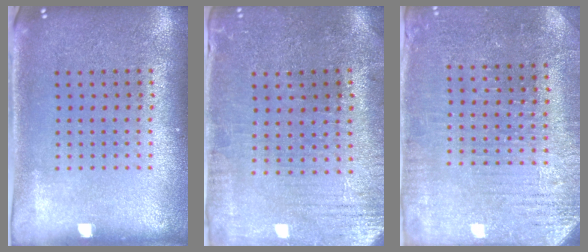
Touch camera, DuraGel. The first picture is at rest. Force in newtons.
{"total": 0.5, "press": 0.3, "slide": 0.4}
{"total": 3.0, "press": 2.9, "slide": 0.6}